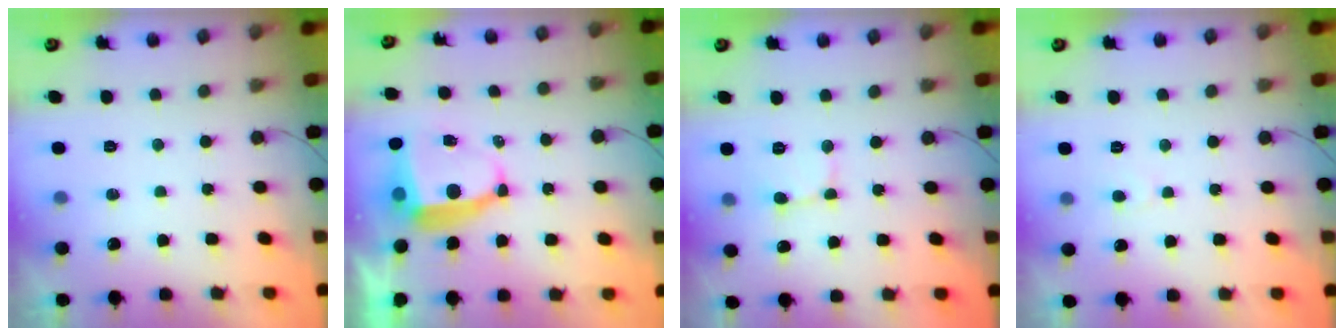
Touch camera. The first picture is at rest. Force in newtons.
{"total": 8.2, "press": 8.1, "slide": 1.1}
{"total": 2.3, "press": 2.3, "slide": 0.2}
{"total": 2.8, "press": 2.8, "slide": 0.3}